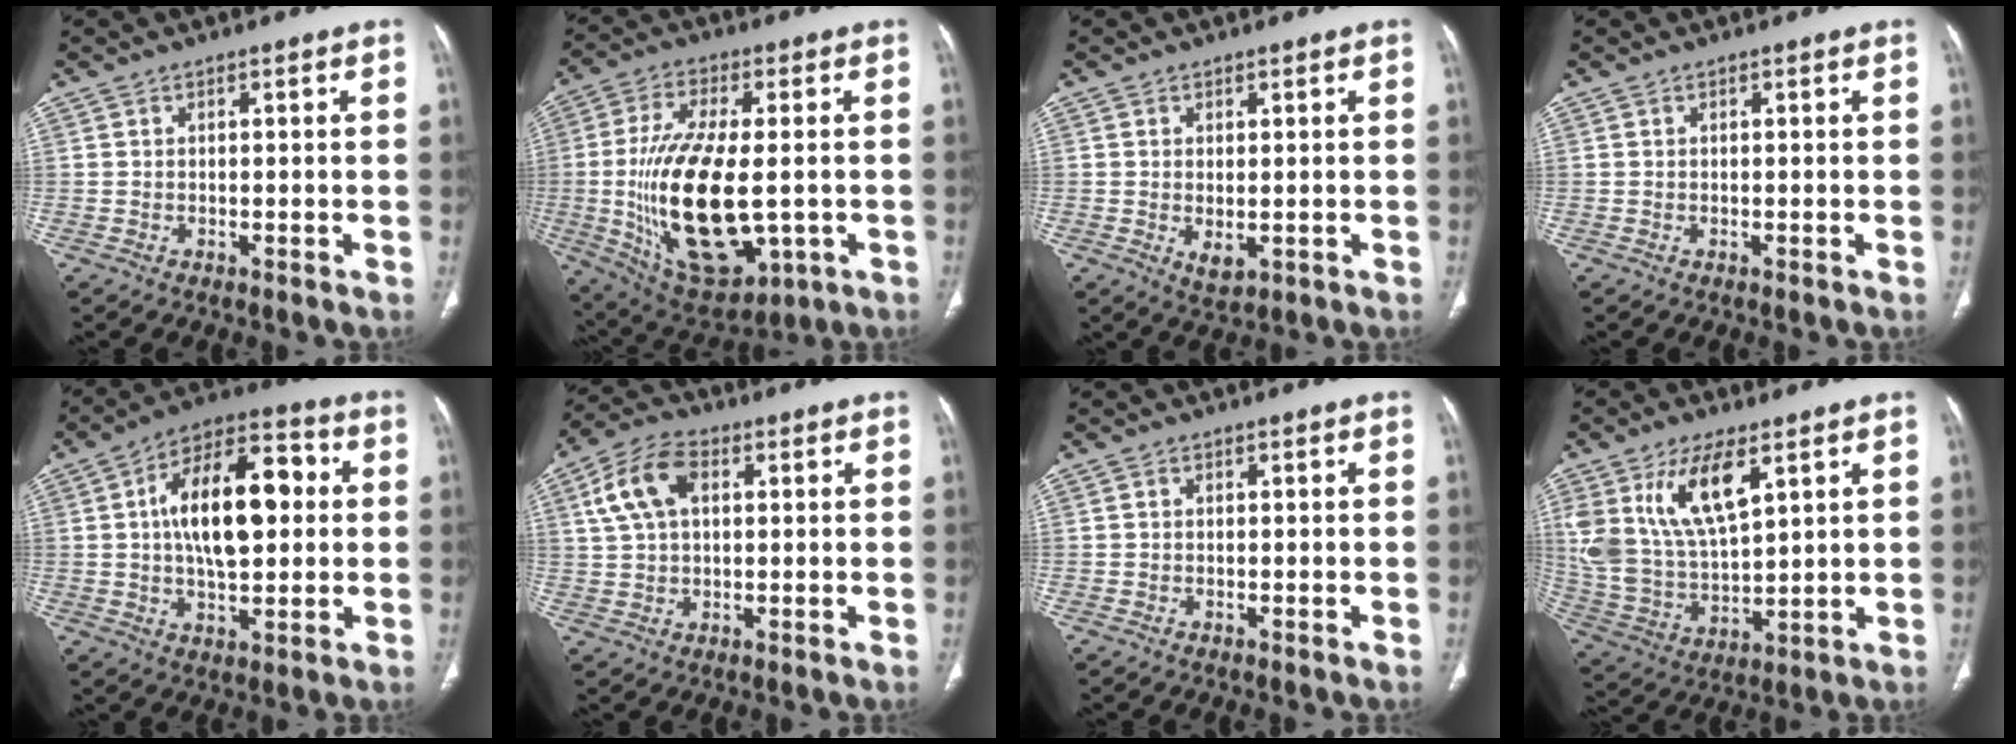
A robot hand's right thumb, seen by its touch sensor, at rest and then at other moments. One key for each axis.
{"total": 22.8, "fx": -2.4, "fy": 10.5, "fz": 20.1, "tx": -0.383, "ty": -0.014, "tz": -0.015}
{"total": 3.0, "fx": -0.4, "fy": 1.6, "fz": 2.5, "tx": -0.039, "ty": -0.011, "tz": 0.005}
{"total": 0.0}
{"total": 18.3, "fx": 2.3, "fy": 9.2, "fz": 15.7, "tx": -0.234, "ty": 0.024, "tz": 0.030}
{"total": 9.8, "fx": 3.0, "fy": 6.0, "fz": 7.2, "tx": -0.141, "ty": 0.018, "tz": 0.052}
{"total": 0.0}
{"total": 15.7, "fx": 7.2, "fy": 7.2, "fz": 12.0, "tx": -0.227, "ty": -0.027, "tz": 0.151}